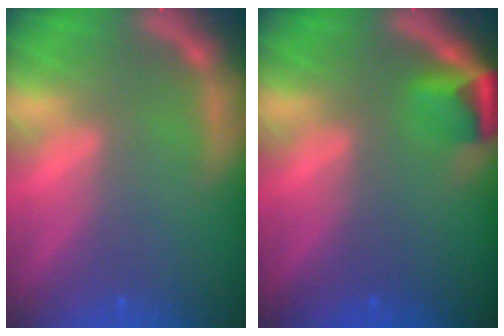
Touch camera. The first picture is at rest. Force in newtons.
{"total": 2.9}